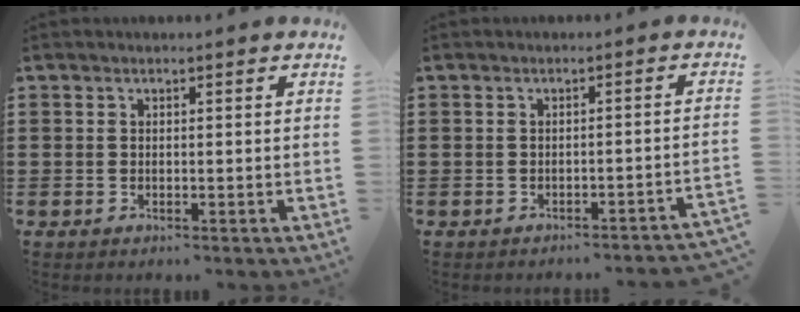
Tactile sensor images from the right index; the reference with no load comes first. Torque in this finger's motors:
{"motor_torque": [1.01, 1.13, 0.17, -0.03]}